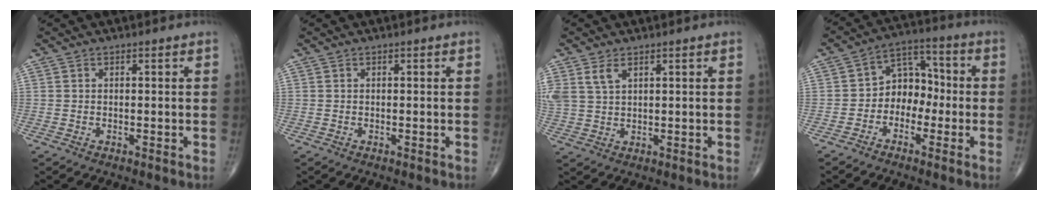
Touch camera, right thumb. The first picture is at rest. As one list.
[{"total": 0.0}, {"total": 4.8, "force": [2.6, 2.6, 3.0], "torque": [-0.067, -0.001, 0.063]}, {"total": 7.9, "force": [-1.9, 6.0, 4.7], "torque": [-0.035, 0.043, -0.049]}]